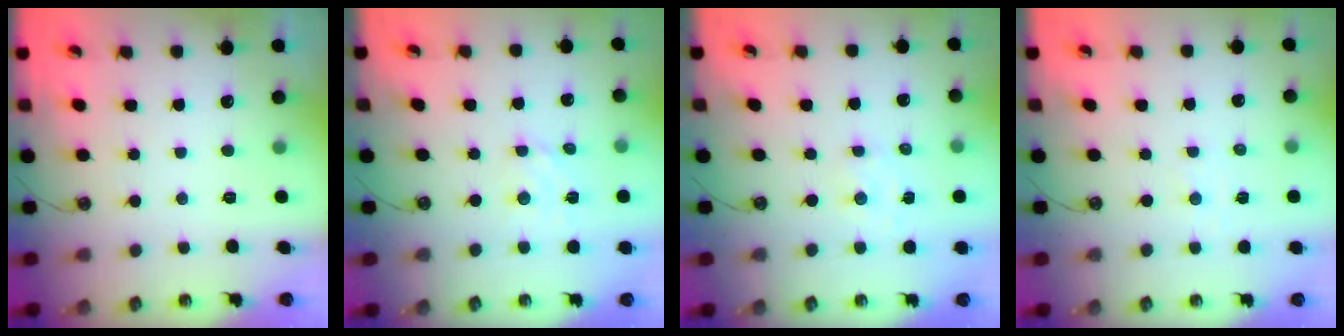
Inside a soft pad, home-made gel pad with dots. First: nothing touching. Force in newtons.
{"total": 2.8, "press": 2.8, "slide": 0.4}
{"total": 3.0, "press": 3.0, "slide": 0.4}
{"total": 1.9, "press": 1.9, "slide": 0.3}